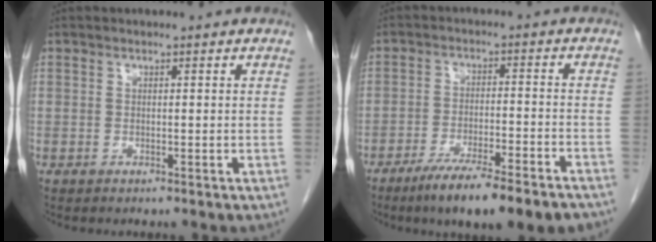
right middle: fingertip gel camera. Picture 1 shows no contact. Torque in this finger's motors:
{"motor_torque": [1.16, -0.98, 0.17, 0.13]}